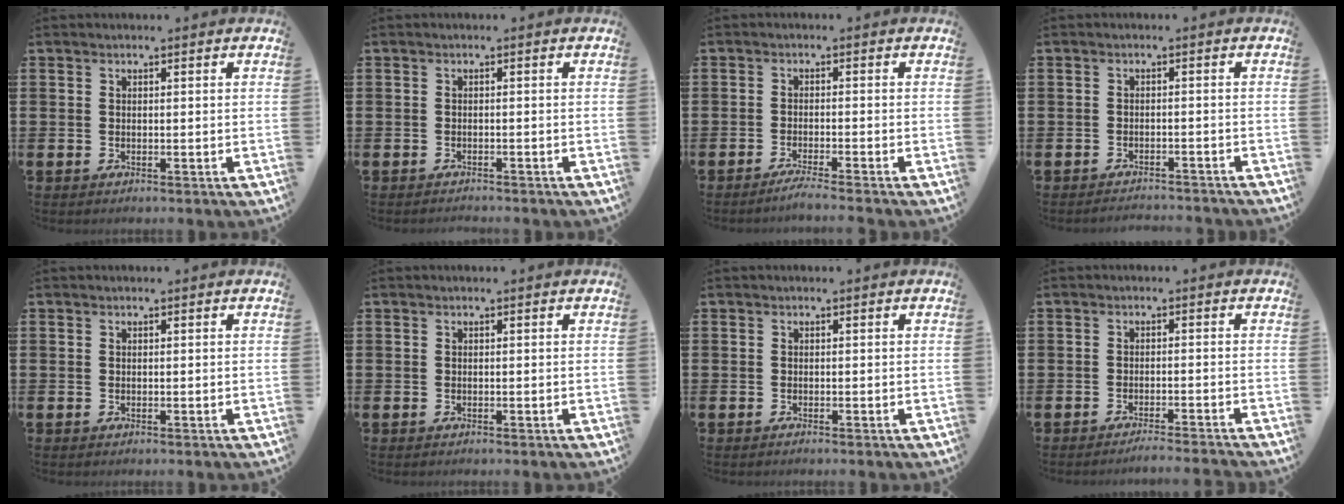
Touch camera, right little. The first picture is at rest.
{"total": 0.6, "force": [-0.6, 0.0, 0.0], "torque": [0.000, -0.003, -0.012]}
{"total": 2.0, "force": [-1.6, -0.1, 1.2], "torque": [-0.019, 0.001, -0.029]}
{"total": 1.4, "force": [-1.4, -0.1, 0.0], "torque": [-0.002, 0.004, -0.030]}
{"total": 0.0}
{"total": 0.0}
{"total": 0.0}
{"total": 1.5, "force": [-1.4, -0.3, 0.4], "torque": [-0.005, 0.001, -0.028]}